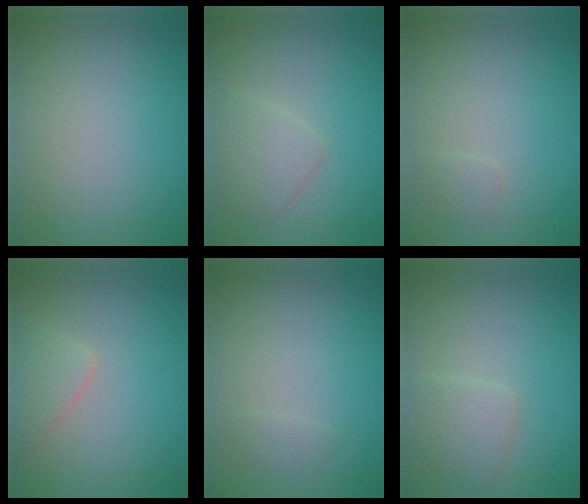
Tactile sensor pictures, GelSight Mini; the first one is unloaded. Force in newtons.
{"total": 2.2, "press": 2.2, "slide": 0.2}
{"total": 0.8, "press": 0.8, "slide": 0.0}
{"total": 2.3, "press": 2.3, "slide": 0.1}
{"total": 0.7, "press": 0.7, "slide": 0.0}
{"total": 2.5, "press": 2.5, "slide": 0.1}